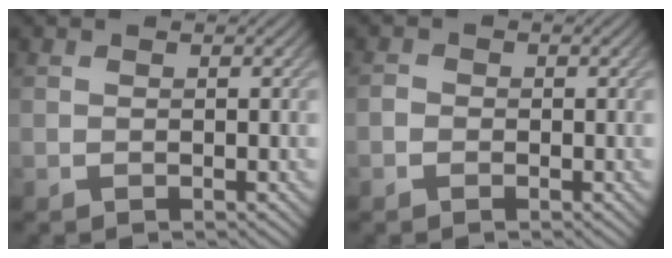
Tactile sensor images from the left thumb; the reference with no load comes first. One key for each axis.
{"total": 0.7, "fx": -0.5, "fy": 0.5, "fz": 0.2, "tx": -0.001, "ty": 0.004, "tz": -0.013}